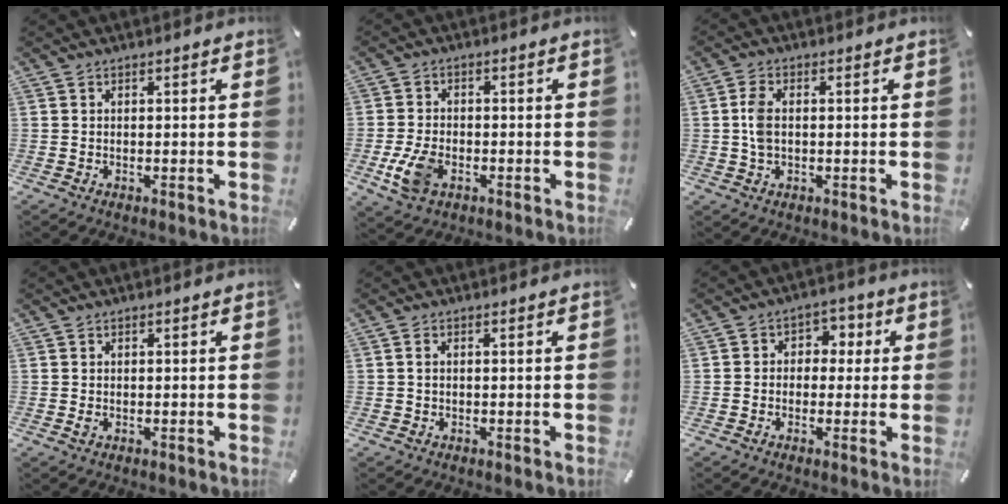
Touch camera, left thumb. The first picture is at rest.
{"total": 7.5, "force": [-2.5, 4.9, 5.1], "torque": [-0.125, 0.002, -0.048]}
{"total": 4.6, "force": [0.1, 2.7, 3.8], "torque": [-0.087, 0.003, -0.002]}
{"total": 0.8, "force": [-0.1, 0.6, 0.5], "torque": [-0.009, 0.002, -0.002]}
{"total": 1.0, "force": [0.1, 0.6, 0.8], "torque": [-0.016, 0.003, 0.000]}
{"total": 5.1, "force": [-1.2, 4.6, 1.8], "torque": [-0.023, 0.019, -0.027]}